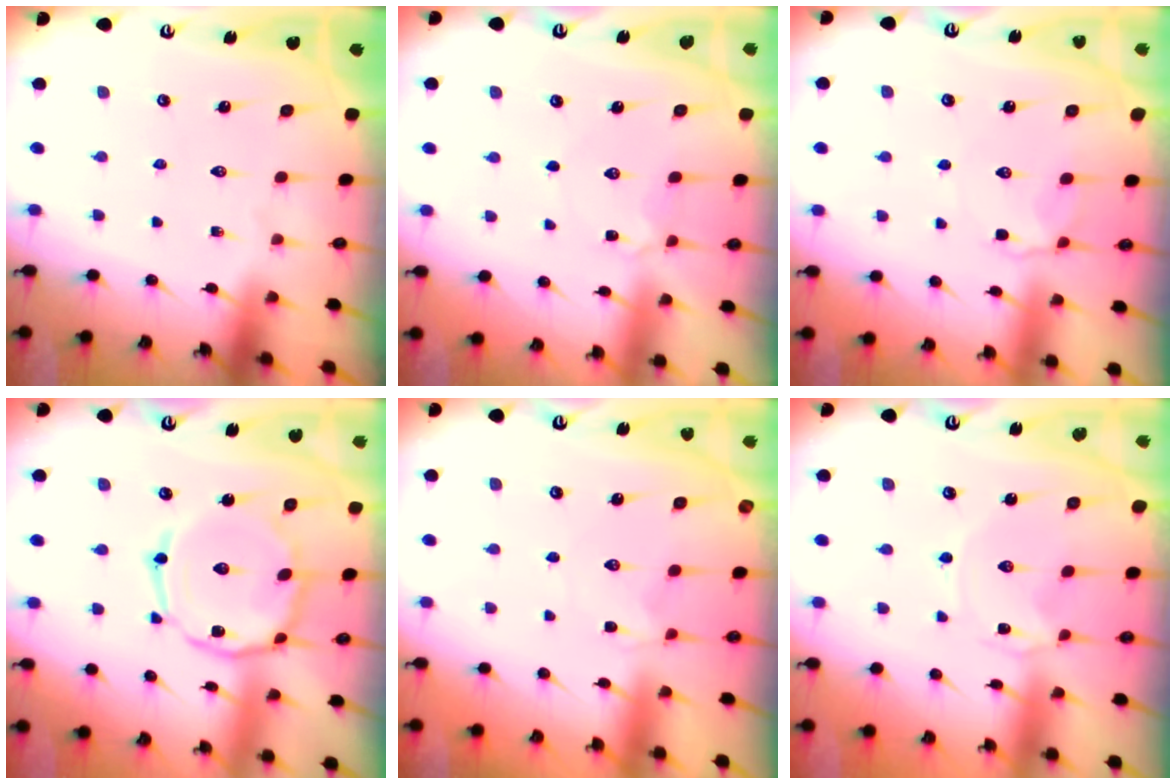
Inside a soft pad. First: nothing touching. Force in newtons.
{"total": 3.5, "press": 3.4, "slide": 0.3}
{"total": 3.8, "press": 3.6, "slide": 1.2}
{"total": 13.3, "press": 13.3, "slide": 0.8}
{"total": 2.3, "press": 2.2, "slide": 0.4}
{"total": 0.0}